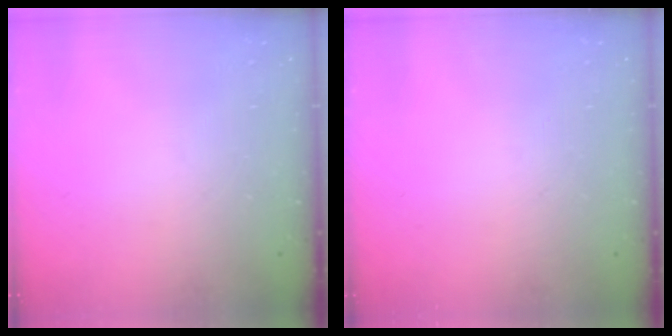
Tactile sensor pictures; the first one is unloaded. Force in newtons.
{"total": 0.0}